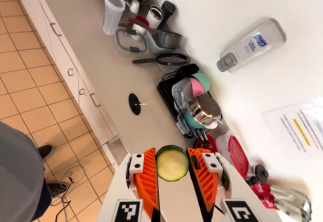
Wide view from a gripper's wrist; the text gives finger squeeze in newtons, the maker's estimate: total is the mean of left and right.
{"total": 7.8, "left": 7.8, "right": 7.8}